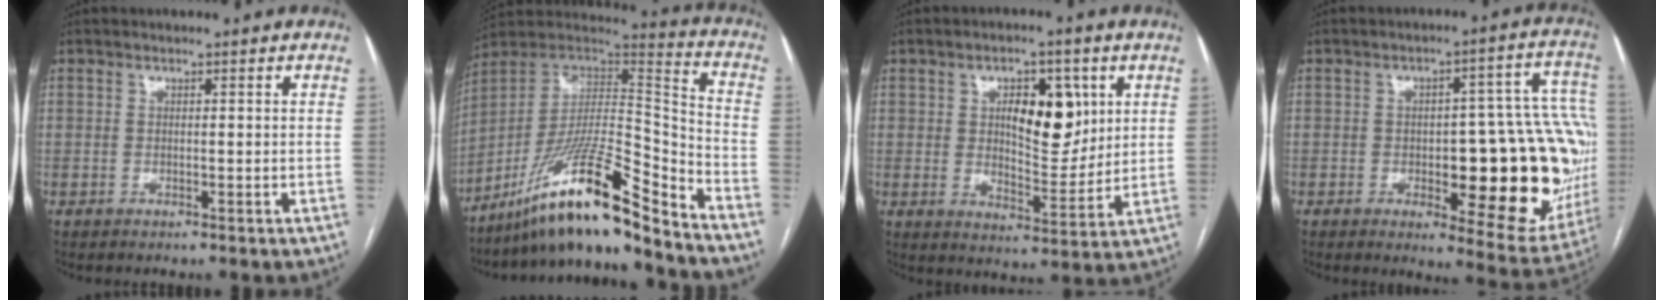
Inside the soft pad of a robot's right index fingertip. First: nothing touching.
{"total": 19.2, "force": [-14.7, 0.6, 12.4], "torque": [-0.232, 0.012, -0.264]}
{"total": 9.9, "force": [3.3, 4.5, 8.2], "torque": [-0.120, 0.004, 0.057]}
{"total": 23.5, "force": [-2.7, 7.8, 22.0], "torque": [-0.189, 0.035, -0.008]}